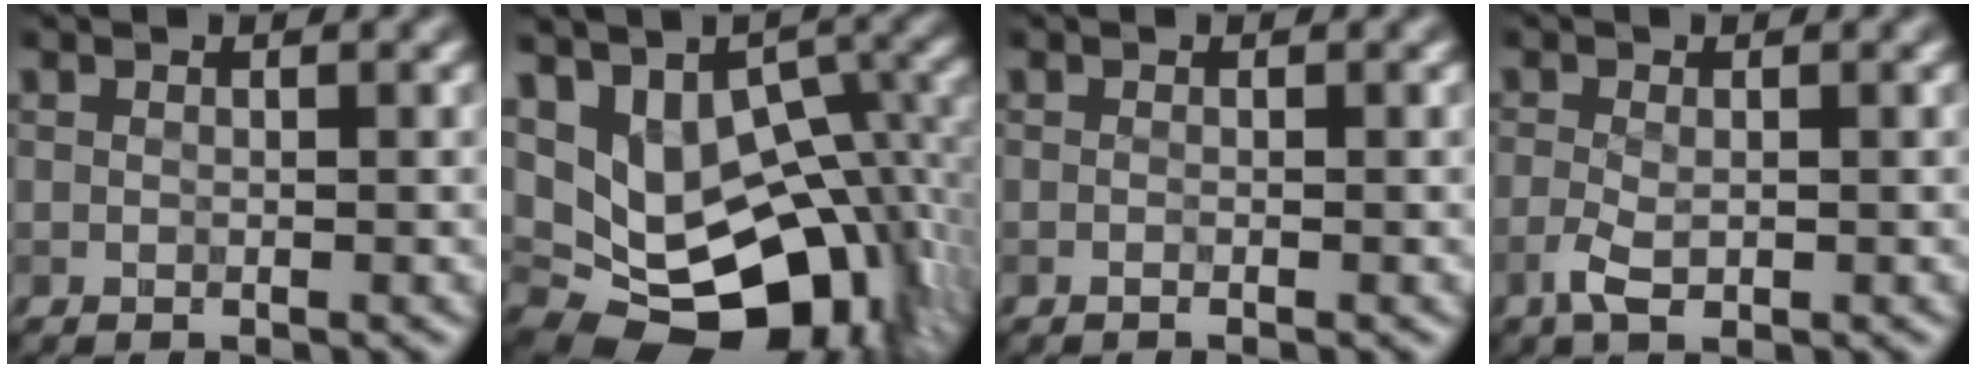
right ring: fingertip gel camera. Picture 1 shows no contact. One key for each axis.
{"total": 14.5, "fx": -1.6, "fy": 10.0, "fz": 10.3, "tx": -0.154, "ty": -0.014, "tz": 0.023}
{"total": 0.6, "fx": -0.4, "fy": 0.1, "fz": 0.3, "tx": -0.001, "ty": -0.002, "tz": -0.010}
{"total": 2.1, "fx": -1.2, "fy": 0.7, "fz": 1.6, "tx": -0.039, "ty": -0.007, "tz": -0.020}